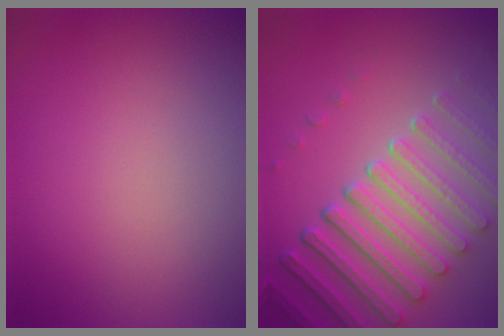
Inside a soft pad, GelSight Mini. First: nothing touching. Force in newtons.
{"total": 7.0, "press": 5.5, "slide": 4.4}